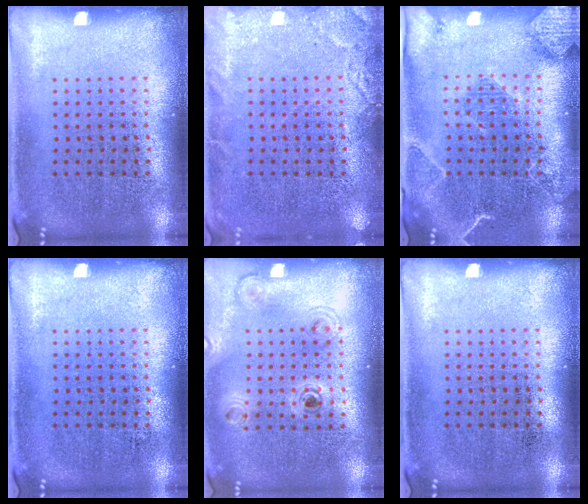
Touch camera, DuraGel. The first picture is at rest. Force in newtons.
{"total": 2.6, "press": 2.6, "slide": 0.4}
{"total": 2.2, "press": 2.1, "slide": 0.6}
{"total": 0.0}
{"total": 1.1, "press": 1.1, "slide": 0.3}
{"total": 0.0}